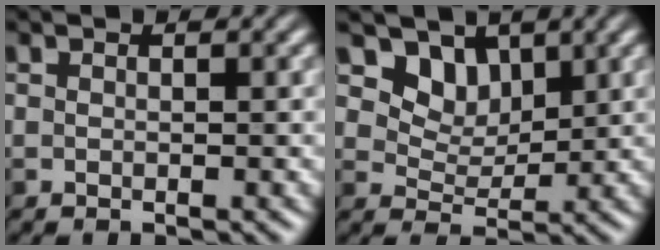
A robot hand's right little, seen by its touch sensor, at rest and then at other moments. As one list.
[{"total": 4.0, "force": [2.4, 2.7, 1.8], "torque": [-0.035, -0.026, 0.058]}]